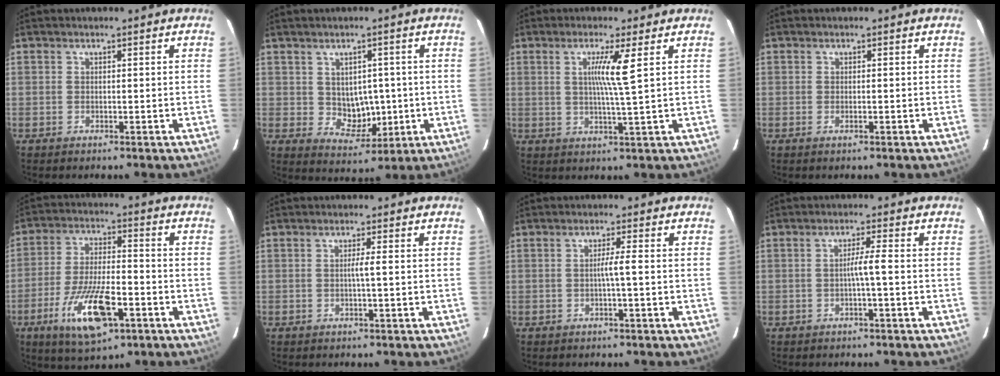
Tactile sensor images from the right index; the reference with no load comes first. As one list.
[{"total": 5.9, "force": [0.1, 4.3, 4.0], "torque": [-0.050, 0.001, 0.019]}, {"total": 5.4, "force": [1.6, -1.3, 5.0], "torque": [-0.094, -0.007, 0.028]}, {"total": 0.6, "force": [-0.3, -0.1, 0.5], "torque": [-0.008, 0.000, -0.003]}, {"total": 13.0, "force": [-5.8, 3.8, 11.0], "torque": [-0.212, -0.012, -0.096]}, {"total": 1.3, "force": [-0.1, -0.4, 1.2], "torque": [-0.021, 0.001, -0.004]}, {"total": 1.9, "force": [-0.4, -0.5, 1.8], "torque": [-0.031, 0.000, -0.007]}, {"total": 2.5, "force": [-0.5, -0.5, 2.4], "torque": [-0.037, 0.001, -0.010]}]